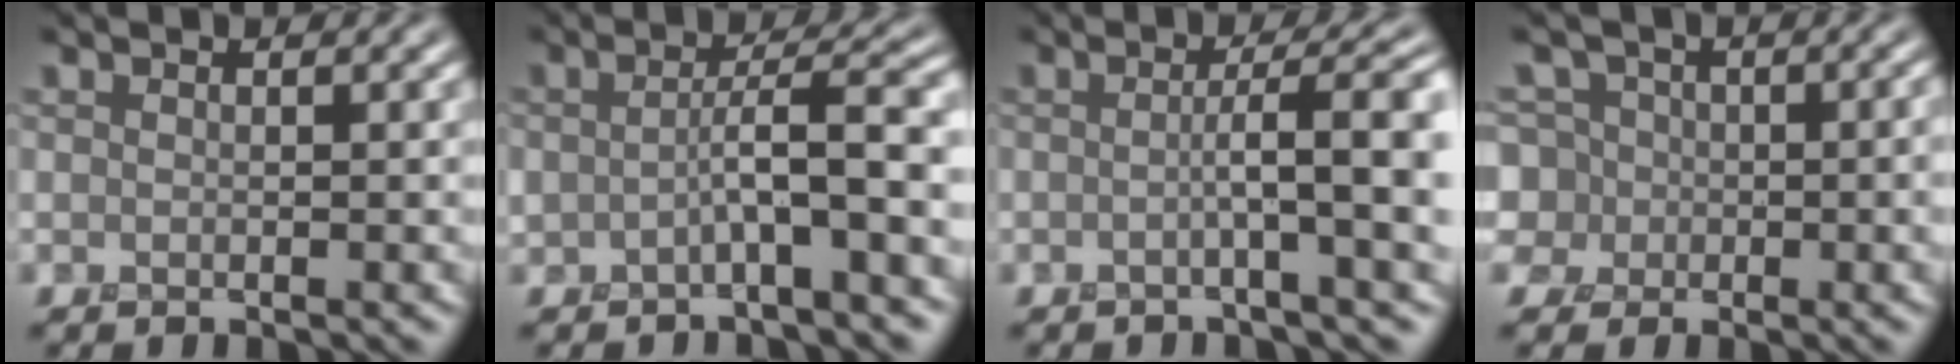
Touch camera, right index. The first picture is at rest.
{"total": 4.5, "force": [-1.2, 1.0, 4.3], "torque": [-0.071, 0.022, -0.027]}
{"total": 5.7, "force": [-0.4, 0.9, 5.6], "torque": [-0.080, 0.012, -0.016]}
{"total": 8.0, "force": [0.1, 6.9, 3.9], "torque": [-0.059, 0.035, -0.045]}